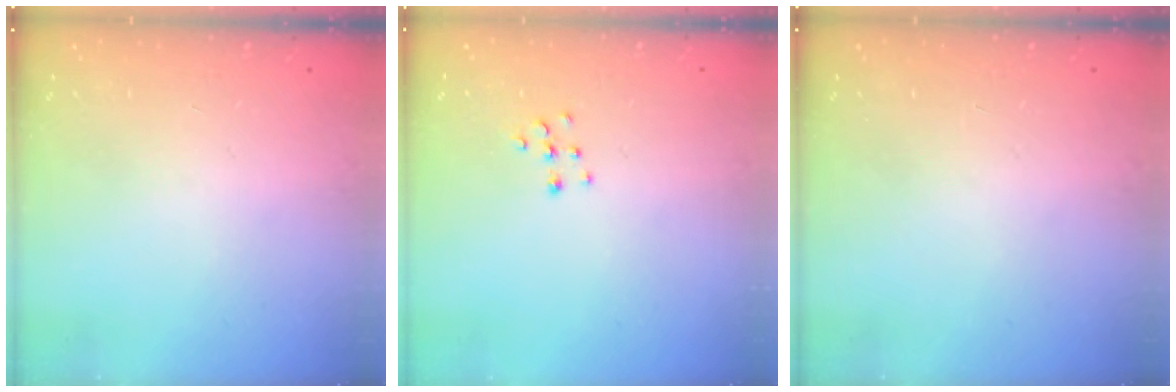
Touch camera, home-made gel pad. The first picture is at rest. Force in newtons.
{"total": 5.8, "press": 5.8, "slide": 0.3}
{"total": 0.0}